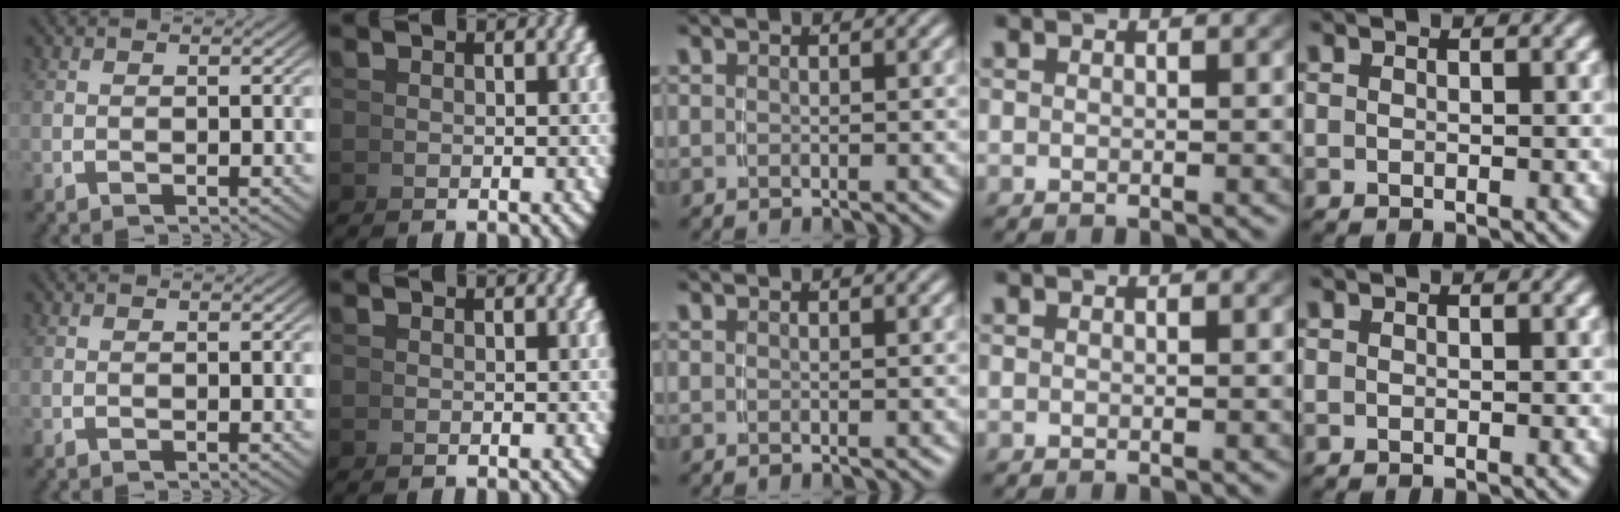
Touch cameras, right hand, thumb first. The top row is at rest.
{}